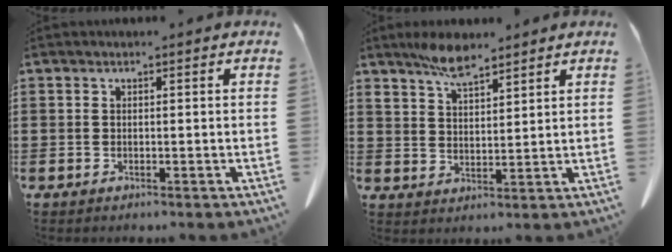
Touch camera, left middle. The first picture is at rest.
{"total": 5.9, "force": [4.9, 1.7, 2.8], "torque": [-0.067, -0.007, 0.092]}